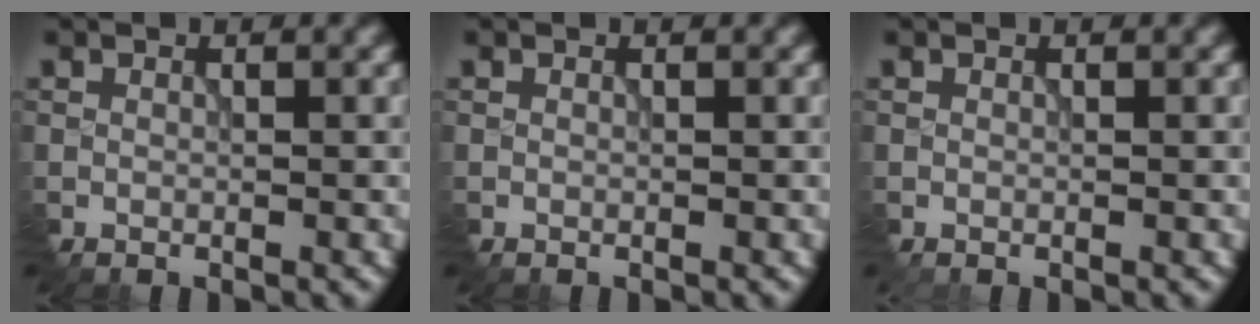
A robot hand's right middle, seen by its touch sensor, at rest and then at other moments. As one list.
[{"total": 0.0}, {"total": 0.0}]